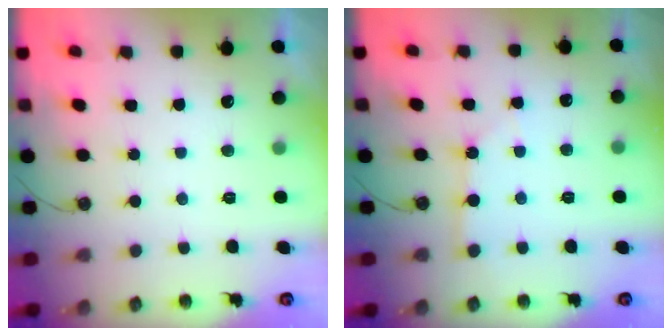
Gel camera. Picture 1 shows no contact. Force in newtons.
{"total": 2.2, "press": 2.2, "slide": 0.3}